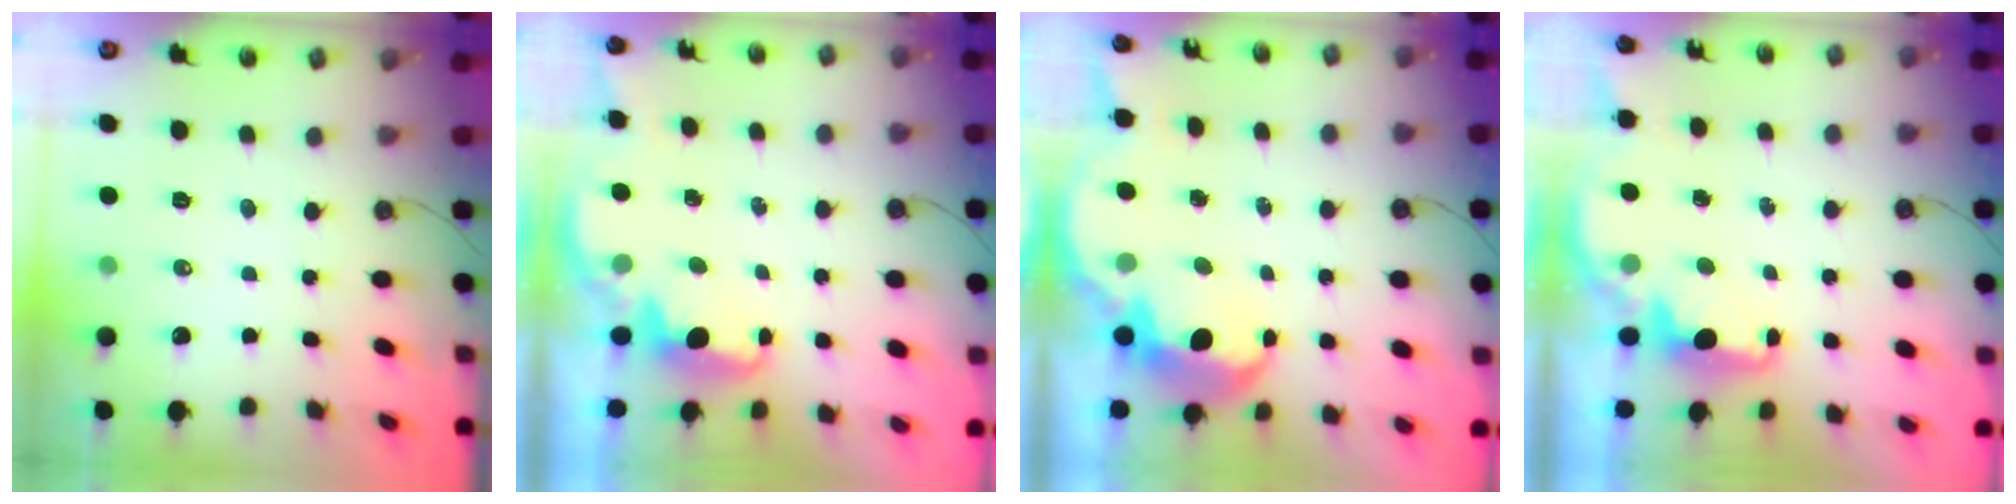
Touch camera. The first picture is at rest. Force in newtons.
{"total": 1.9, "press": 1.7, "slide": 0.8}
{"total": 8.5, "press": 8.4, "slide": 0.6}
{"total": 2.2, "press": 2.1, "slide": 0.5}